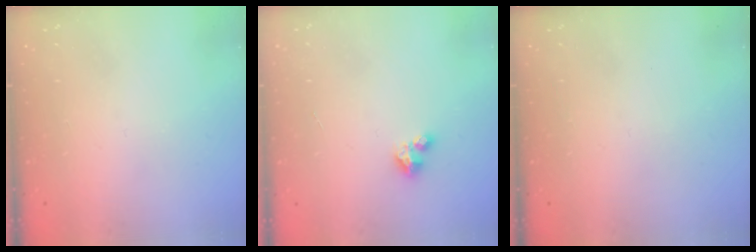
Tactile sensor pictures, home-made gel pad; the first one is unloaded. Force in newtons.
{"total": 2.7, "press": 2.7, "slide": 0.3}
{"total": 0.0}